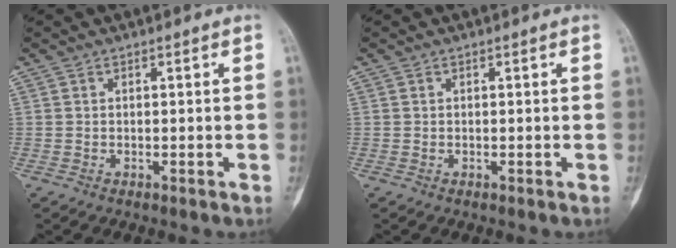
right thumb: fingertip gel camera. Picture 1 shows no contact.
{"total": 0.0}